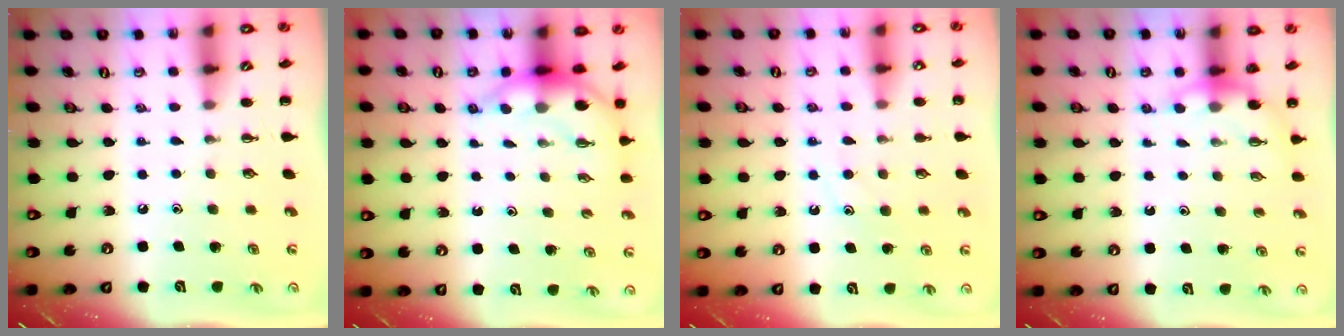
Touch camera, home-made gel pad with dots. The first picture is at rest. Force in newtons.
{"total": 5.3, "press": 5.2, "slide": 0.8}
{"total": 10.5, "press": 10.4, "slide": 1.1}
{"total": 4.6, "press": 4.5, "slide": 1.0}